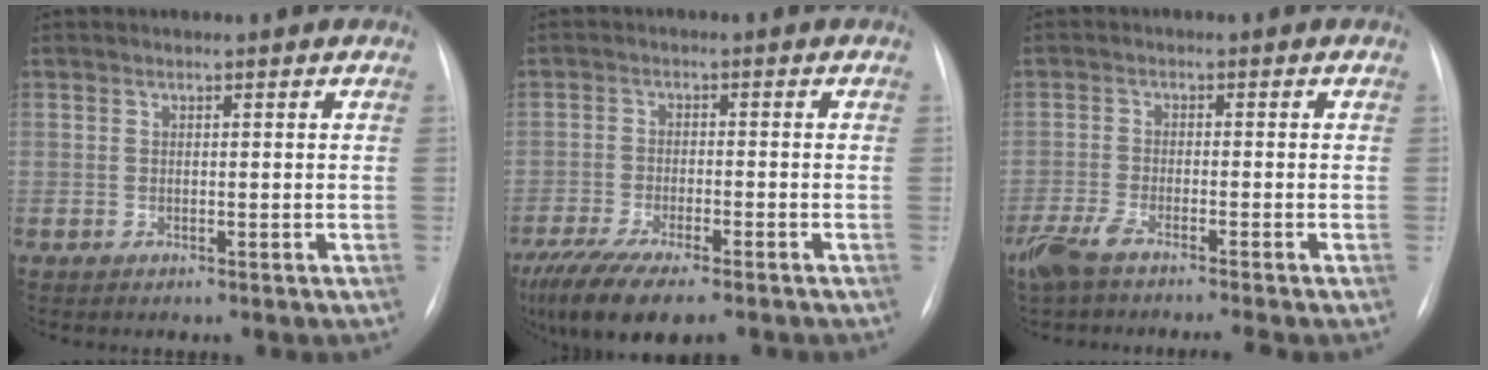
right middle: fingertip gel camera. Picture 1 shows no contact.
{"total": 13.8, "force": [-10.3, 3.3, 8.6], "torque": [-0.175, -0.025, -0.167]}
{"total": 7.3, "force": [-6.0, 0.3, 4.2], "torque": [-0.074, -0.017, -0.106]}